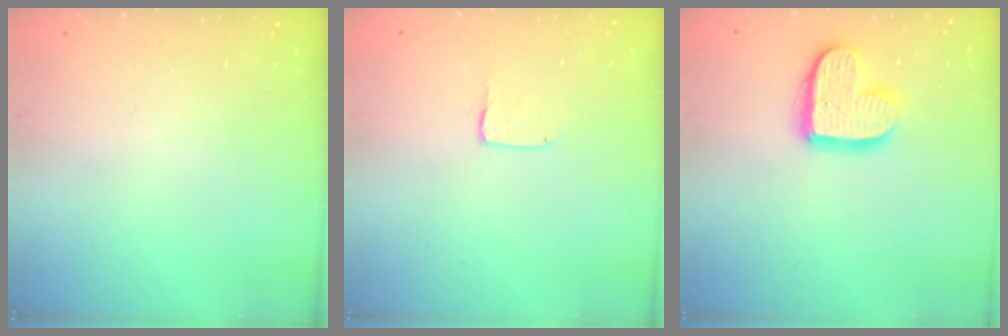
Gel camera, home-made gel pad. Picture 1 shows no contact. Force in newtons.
{"total": 1.7, "press": 1.6, "slide": 0.1}
{"total": 13.0, "press": 13.0, "slide": 0.8}